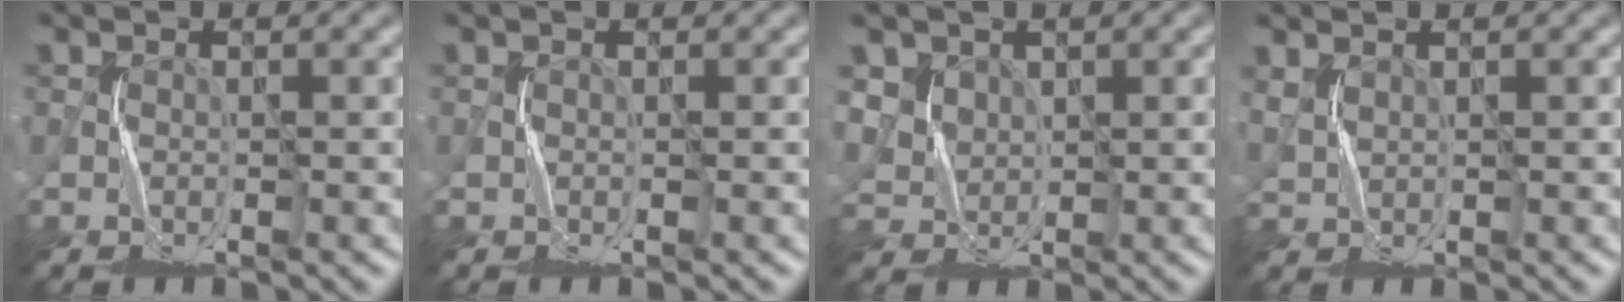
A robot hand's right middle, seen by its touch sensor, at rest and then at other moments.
{"total": 0.0}
{"total": 3.2, "force": [1.9, 2.4, 0.8], "torque": [-0.050, -0.004, 0.058]}
{"total": 1.2, "force": [1.0, 0.3, 0.6], "torque": [-0.025, -0.003, 0.024]}